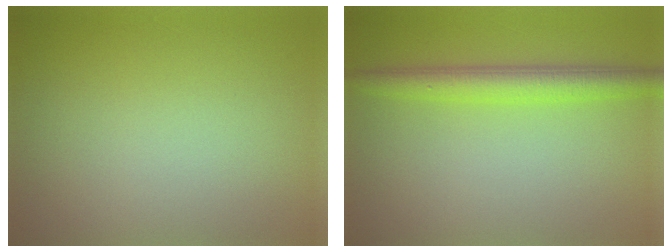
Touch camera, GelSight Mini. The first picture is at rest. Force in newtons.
{"total": 3.6, "press": 3.5, "slide": 0.2}